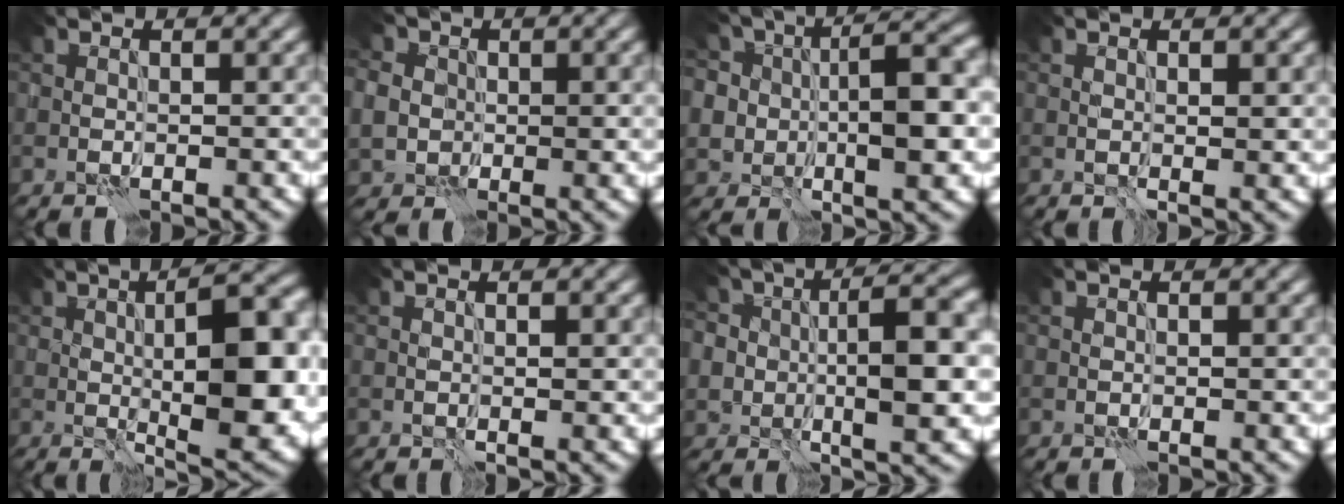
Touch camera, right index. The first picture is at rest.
{"total": 5.3, "force": [0.5, 4.7, 2.4], "torque": [-0.051, 0.015, -0.006]}
{"total": 9.7, "force": [-0.7, 6.5, 7.1], "torque": [-0.098, 0.007, -0.019]}
{"total": 1.4, "force": [0.2, 0.5, 1.3], "torque": [-0.018, -0.003, 0.005]}
{"total": 12.4, "force": [0.2, 3.9, 11.8], "torque": [-0.157, 0.003, 0.009]}
{"total": 0.8, "force": [0.1, 0.3, 0.7], "torque": [-0.010, -0.001, 0.002]}
{"total": 9.5, "force": [-0.8, 5.7, 7.5], "torque": [-0.121, 0.003, -0.018]}
{"total": 0.0}